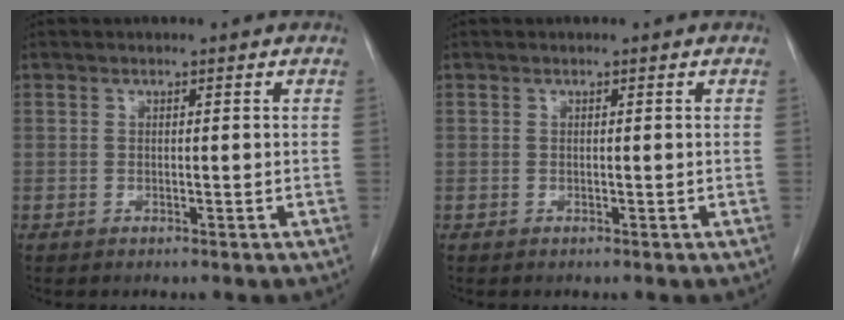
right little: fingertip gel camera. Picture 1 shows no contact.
{"total": 0.0}